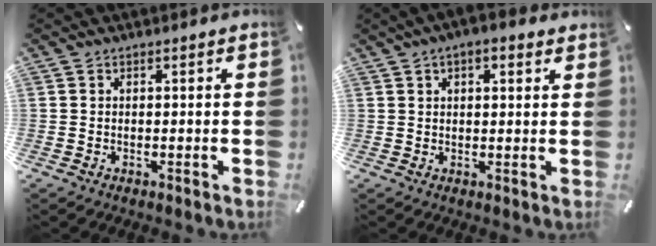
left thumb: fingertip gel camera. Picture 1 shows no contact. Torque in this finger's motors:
{"motor_torque": [1.75, 1.60, 1.35, -1.41, 0.22]}